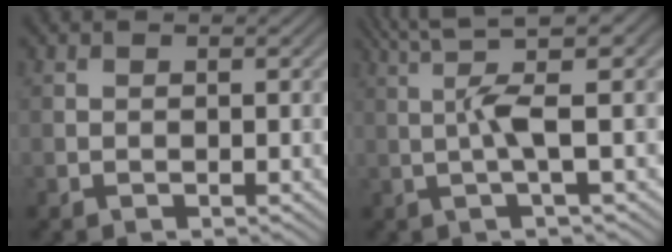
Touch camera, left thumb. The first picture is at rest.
{"total": 6.7, "force": [1.5, 0.6, 6.5], "torque": [-0.130, 0.019, 0.026]}